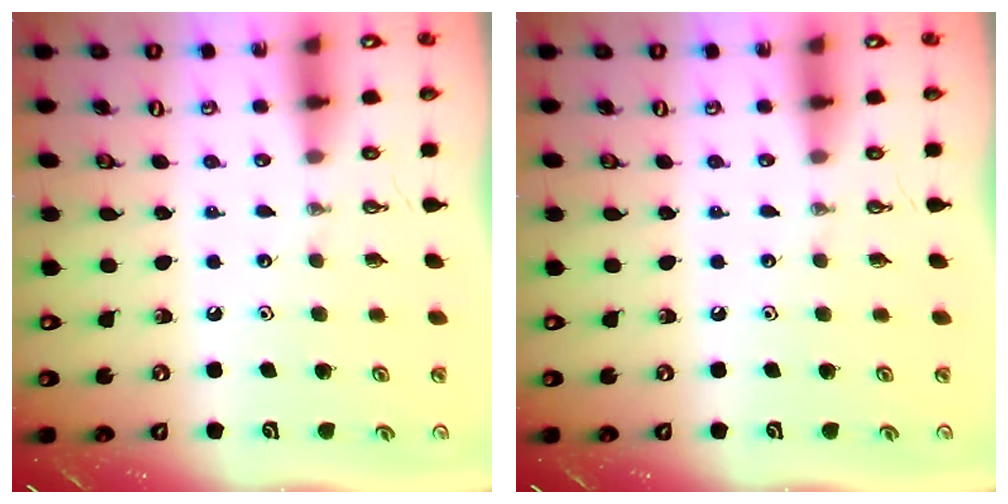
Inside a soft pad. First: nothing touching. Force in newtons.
{"total": 0.0}